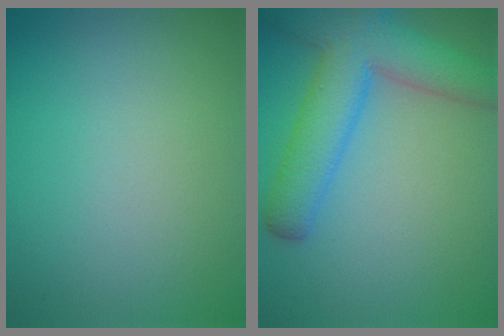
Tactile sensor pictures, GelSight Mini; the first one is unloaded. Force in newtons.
{"total": 7.6, "press": 7.6, "slide": 0.4}